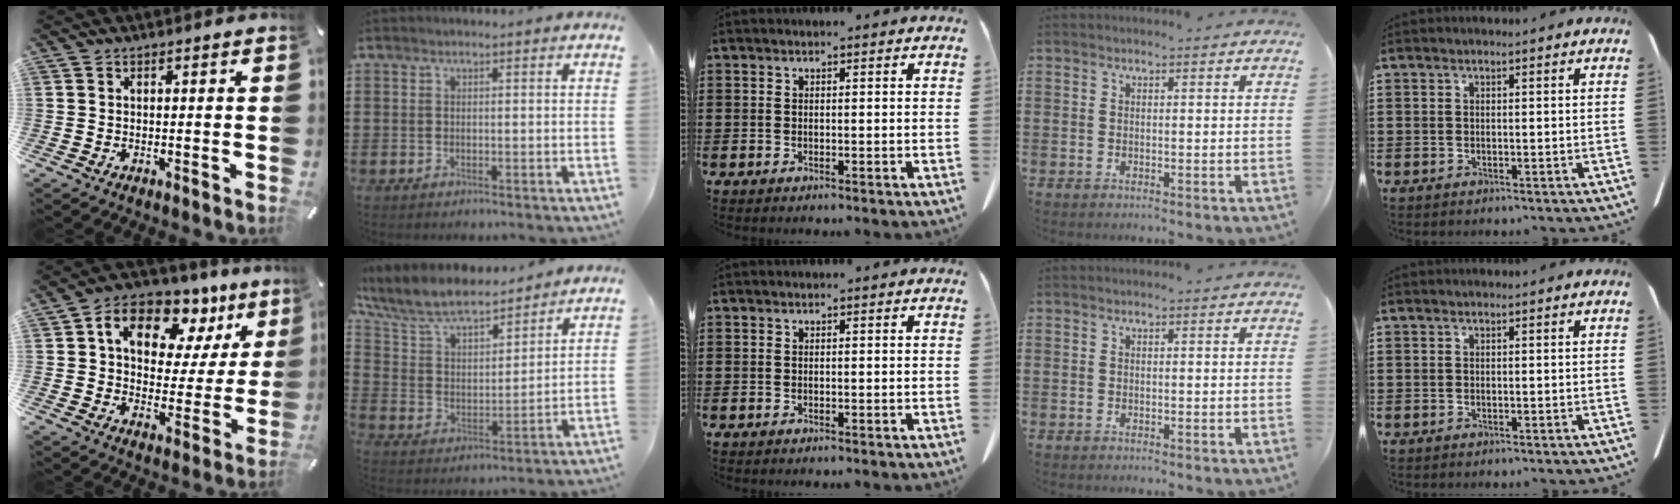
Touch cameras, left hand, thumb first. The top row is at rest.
{"thumb": {"total": 12.9, "force": [6.9, 8.8, 6.5], "torque": [-0.100, -0.042, 0.121]}, "index": {"total": 8.4, "force": [7.5, 1.9, 3.2], "torque": [-0.095, -0.042, 0.131]}}